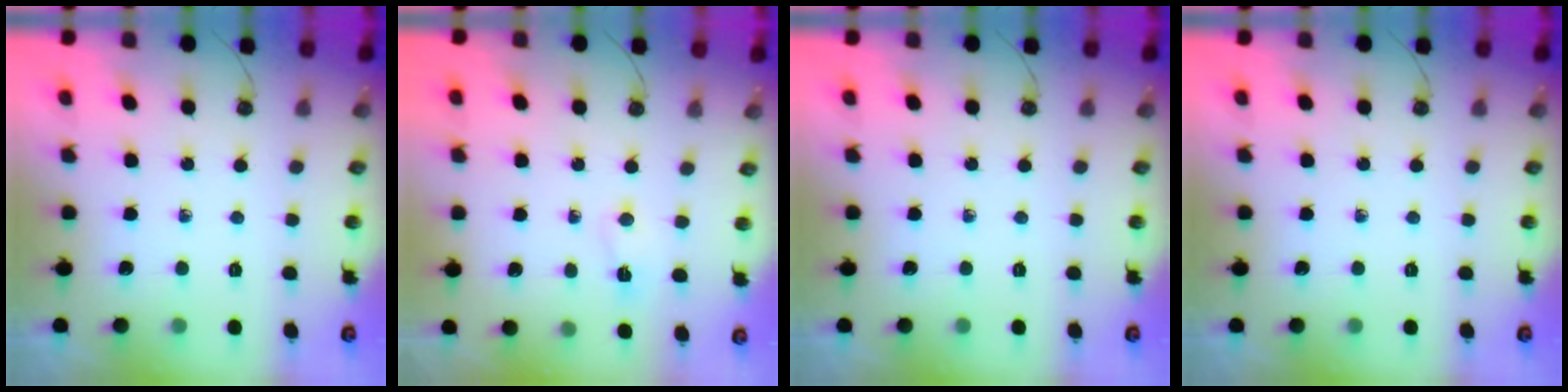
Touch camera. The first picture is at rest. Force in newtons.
{"total": 2.5, "press": 2.4, "slide": 0.6}
{"total": 0.0}
{"total": 0.0}